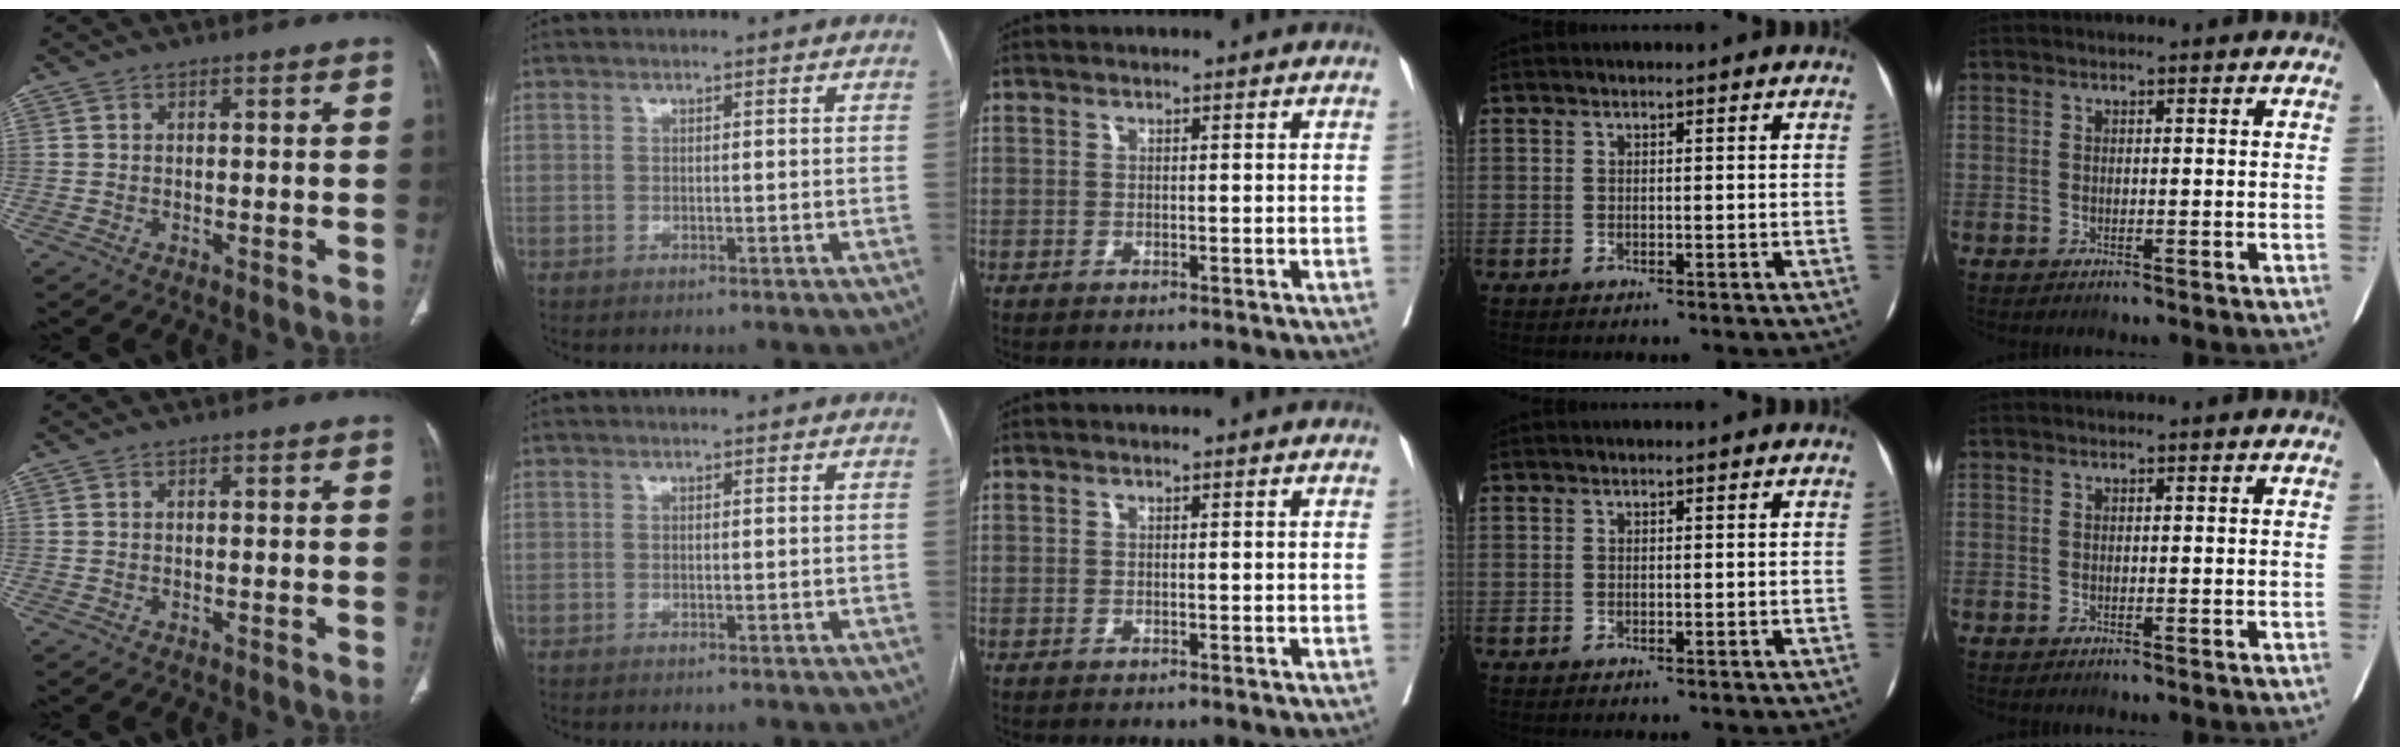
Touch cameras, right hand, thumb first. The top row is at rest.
{}